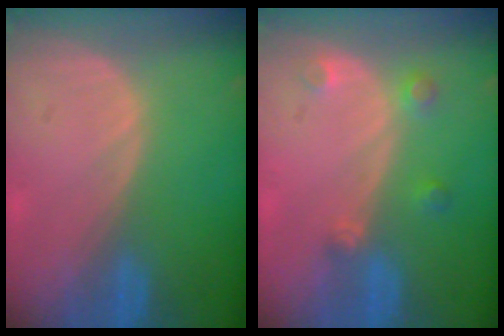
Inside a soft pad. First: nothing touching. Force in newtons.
{"total": 2.8, "press": 2.7, "slide": 0.7}